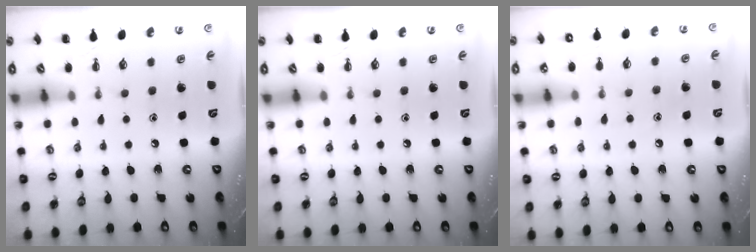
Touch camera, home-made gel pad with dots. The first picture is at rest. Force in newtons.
{"total": 0.0}
{"total": 7.8, "press": 7.6, "slide": 1.9}